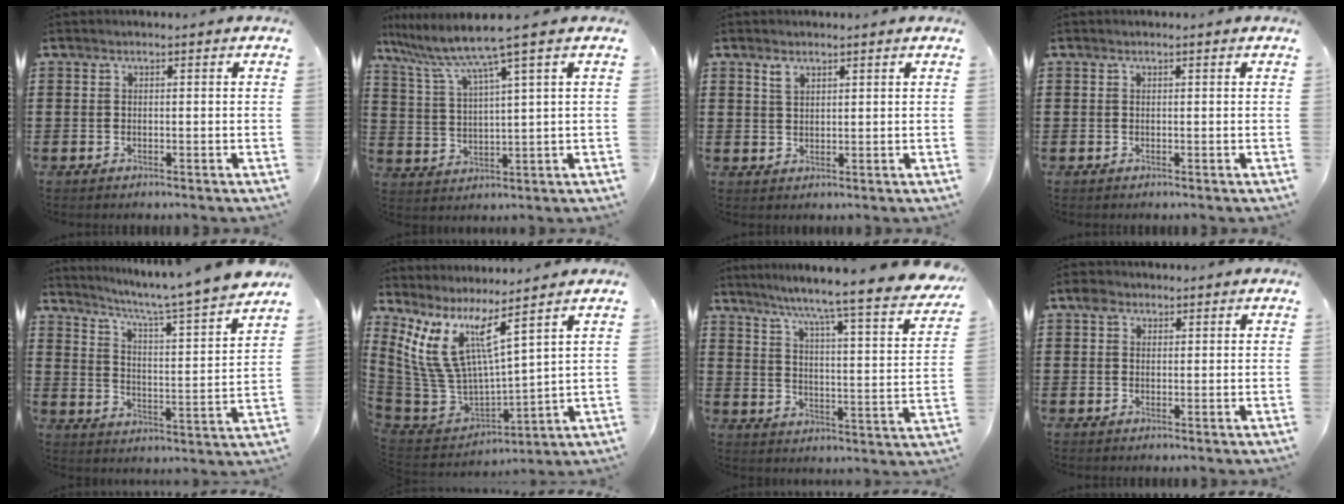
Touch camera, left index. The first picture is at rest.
{"total": 6.7, "force": [4.8, -0.8, 4.7], "torque": [-0.117, -0.032, 0.073]}
{"total": 2.2, "force": [1.6, 1.2, 0.8], "torque": [-0.013, -0.001, 0.029]}
{"total": 0.0}
{"total": 5.4, "force": [4.8, -1.0, 2.2], "torque": [-0.066, -0.049, 0.070]}
{"total": 9.8, "force": [5.4, 3.2, 7.5], "torque": [-0.202, -0.065, 0.088]}
{"total": 5.8, "force": [5.0, -1.2, 2.8], "torque": [-0.069, -0.056, 0.069]}
{"total": 2.1, "force": [1.2, 1.5, 0.6], "torque": [-0.010, 0.003, 0.021]}